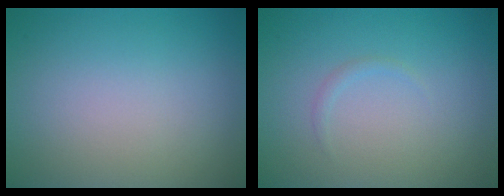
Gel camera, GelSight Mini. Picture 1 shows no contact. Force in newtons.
{"total": 0.5, "press": 0.5, "slide": 0.0}